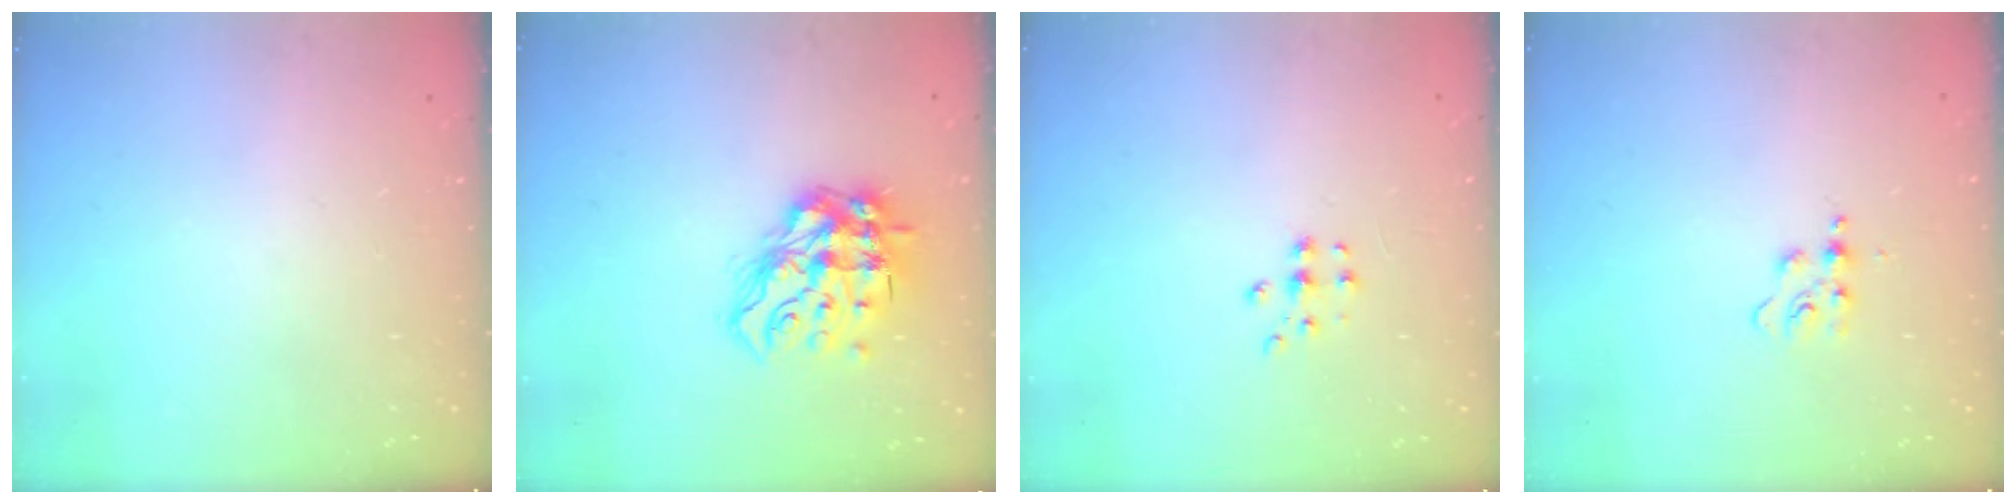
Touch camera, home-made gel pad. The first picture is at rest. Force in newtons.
{"total": 14.6, "press": 14.5, "slide": 1.7}
{"total": 6.2, "press": 6.1, "slide": 0.8}
{"total": 5.1, "press": 5.1, "slide": 0.7}